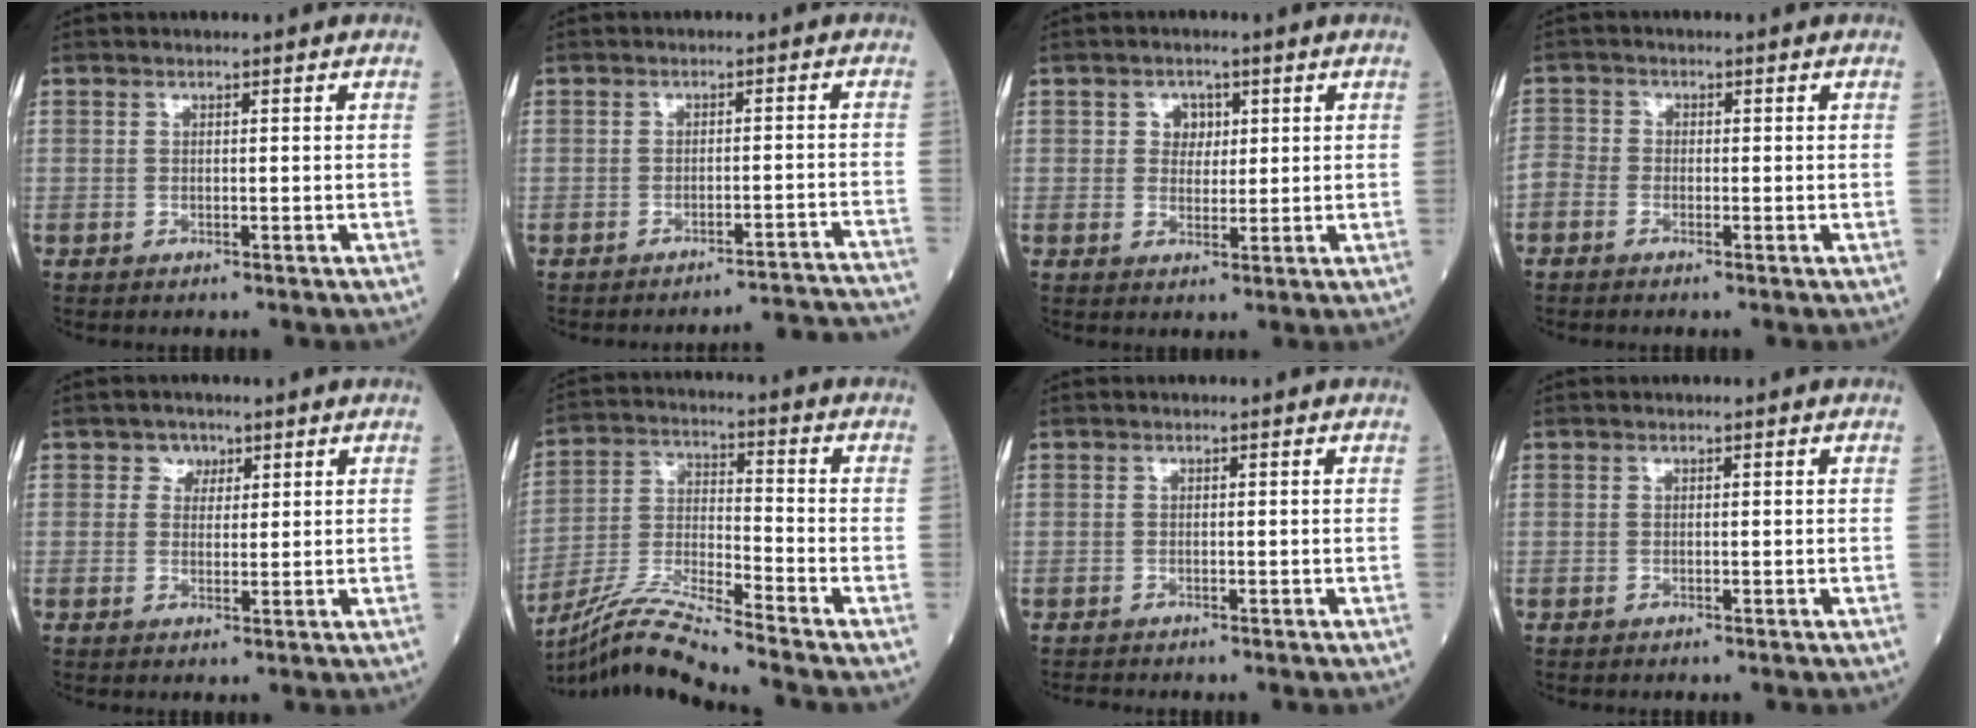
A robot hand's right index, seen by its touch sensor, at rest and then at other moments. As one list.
[{"total": 15.0, "force": [-14.6, -3.0, 1.7], "torque": [0.013, -0.004, -0.183]}, {"total": 2.9, "force": [0.9, 2.4, 1.4], "torque": [-0.016, 0.003, 0.014]}, {"total": 2.0, "force": [-1.2, 1.3, 0.9], "torque": [-0.020, 0.001, -0.033]}, {"total": 2.3, "force": [1.2, 1.9, 0.5], "torque": [0.001, 0.000, 0.013]}, {"total": 11.8, "force": [-10.6, -2.0, 4.8], "torque": [-0.094, -0.013, -0.200]}, {"total": 0.7, "force": [-0.7, 0.0, 0.1], "torque": [-0.005, -0.003, -0.013]}, {"total": 0.0}]